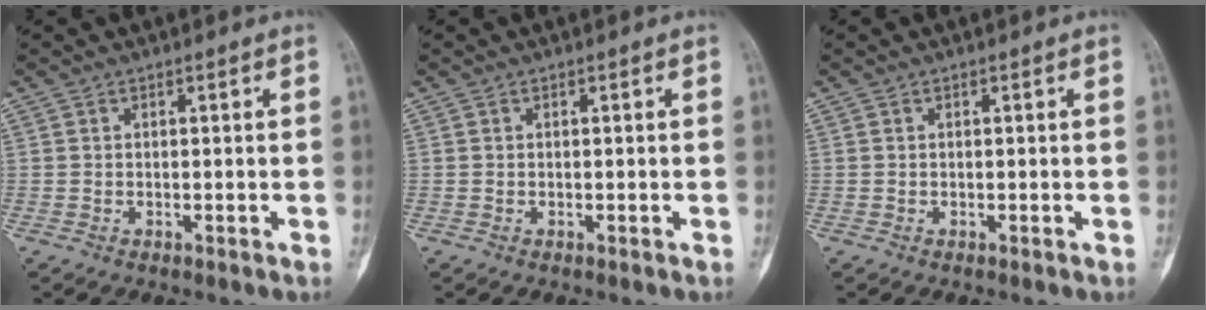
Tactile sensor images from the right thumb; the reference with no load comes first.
{"total": 0.0}
{"total": 0.0}